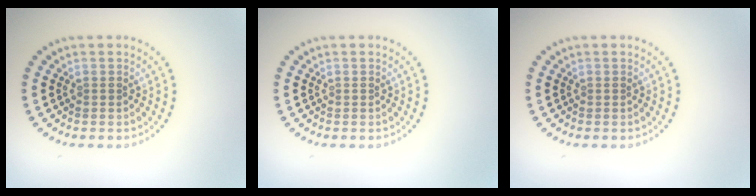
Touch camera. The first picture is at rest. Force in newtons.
{"total": 0.0}
{"total": 0.0}